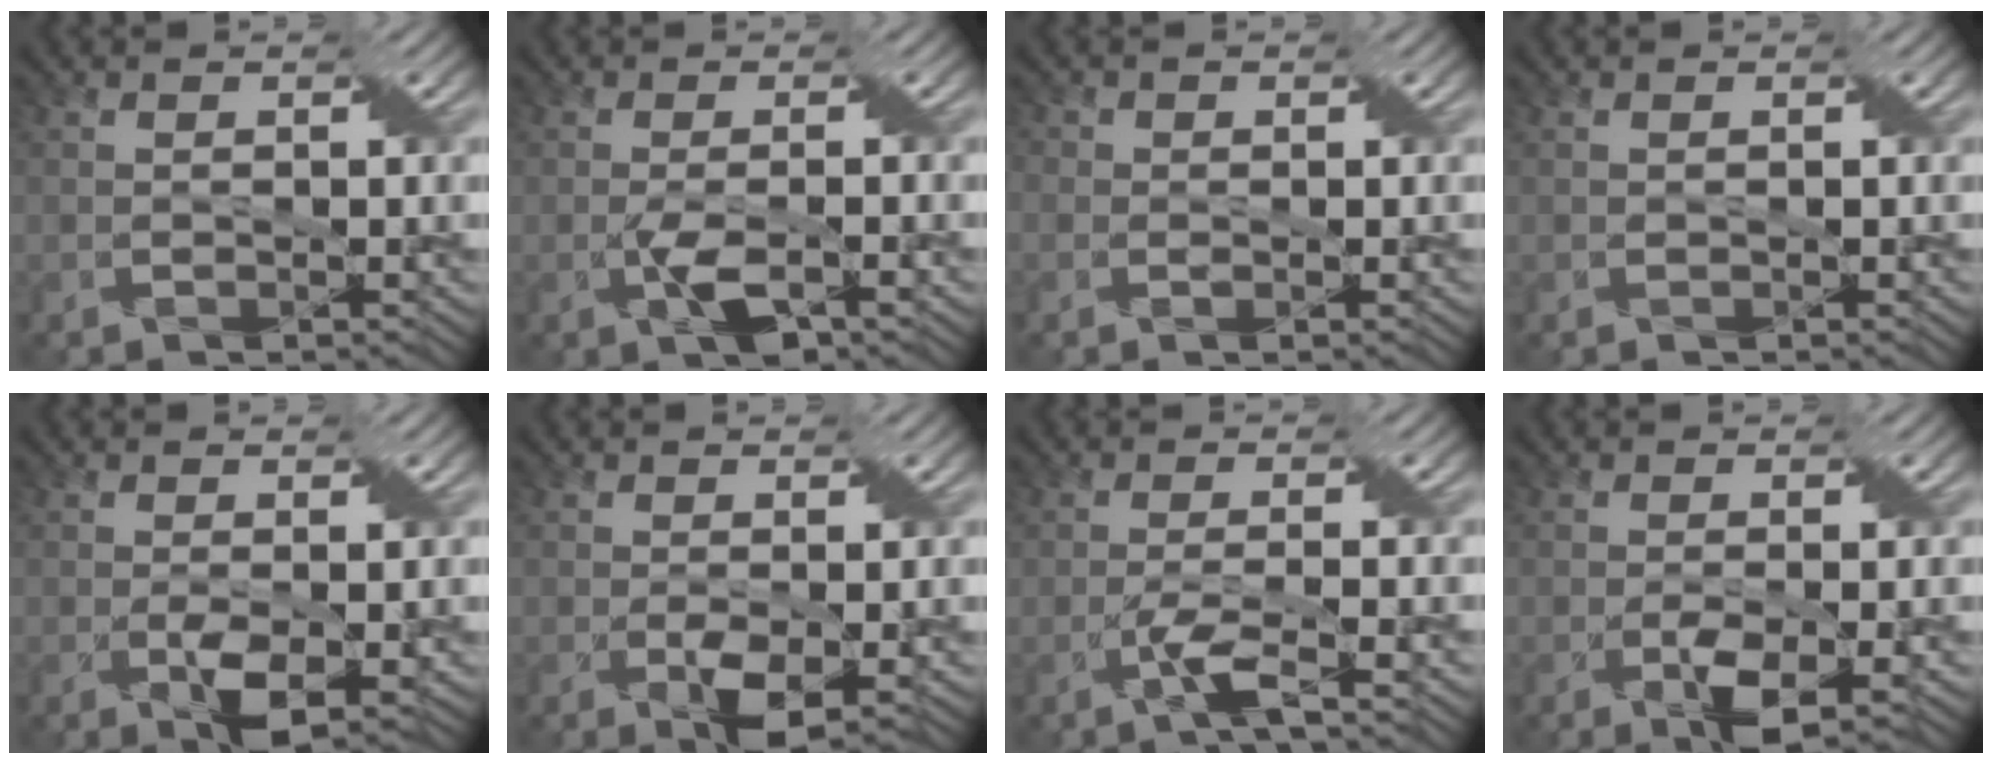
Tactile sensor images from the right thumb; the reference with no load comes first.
{"total": 3.4, "force": [-1.3, 1.0, 3.0], "torque": [-0.064, 0.000, -0.022]}
{"total": 1.7, "force": [-0.2, 1.5, 0.9], "torque": [-0.010, 0.001, -0.007]}
{"total": 0.0}
{"total": 3.4, "force": [-0.5, 1.5, 3.0], "torque": [-0.065, -0.012, -0.004]}
{"total": 3.3, "force": [-0.6, 1.5, 2.8], "torque": [-0.061, -0.012, -0.006]}
{"total": 2.8, "force": [-1.4, 0.0, 2.4], "torque": [-0.053, 0.011, -0.034]}
{"total": 3.5, "force": [-1.1, 1.1, 3.1], "torque": [-0.061, -0.006, -0.016]}